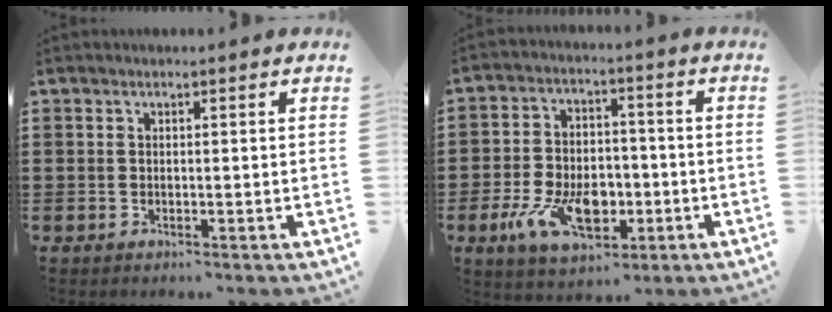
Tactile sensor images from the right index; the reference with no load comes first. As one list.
[{"total": 10.4, "force": [-3.5, 6.3, 7.5], "torque": [-0.162, 0.005, -0.058]}]